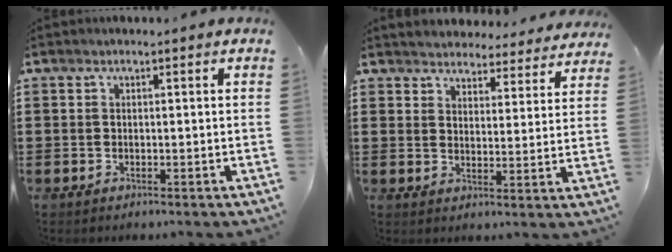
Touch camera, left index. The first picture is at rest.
{"total": 4.0, "force": [4.0, 0.2, -0.3], "torque": [-0.008, -0.029, 0.067]}